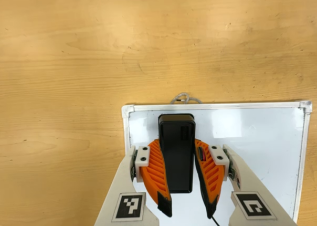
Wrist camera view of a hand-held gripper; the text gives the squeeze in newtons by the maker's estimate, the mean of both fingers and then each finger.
{"total": 9.6, "left": 6.7, "right": 12.5}